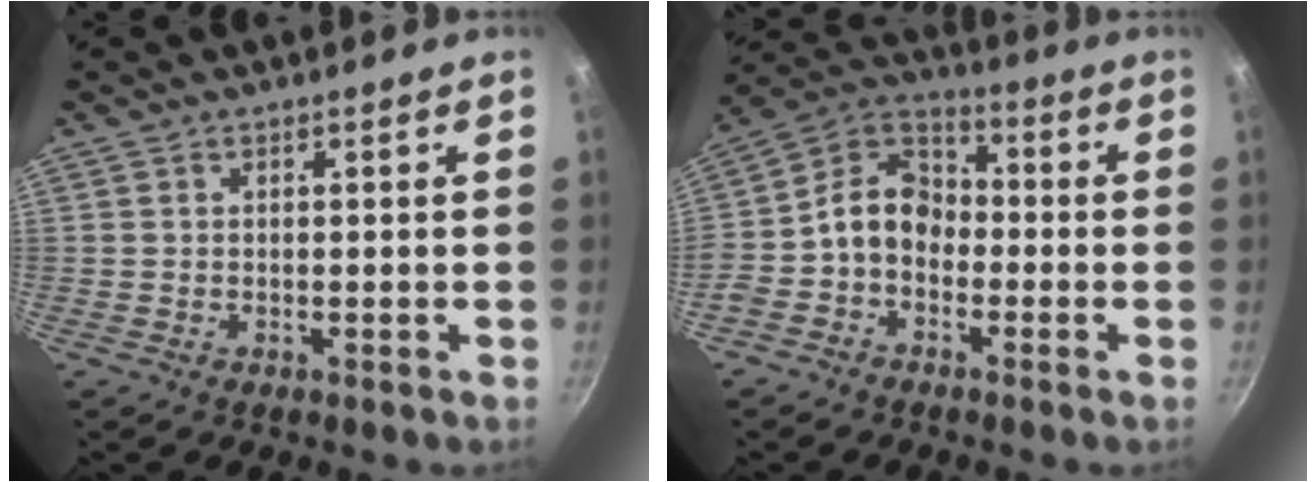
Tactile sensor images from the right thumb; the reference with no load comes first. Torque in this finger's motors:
{"motor_torque": [1.10, 1.32, 0.82, -0.38, 0.10]}